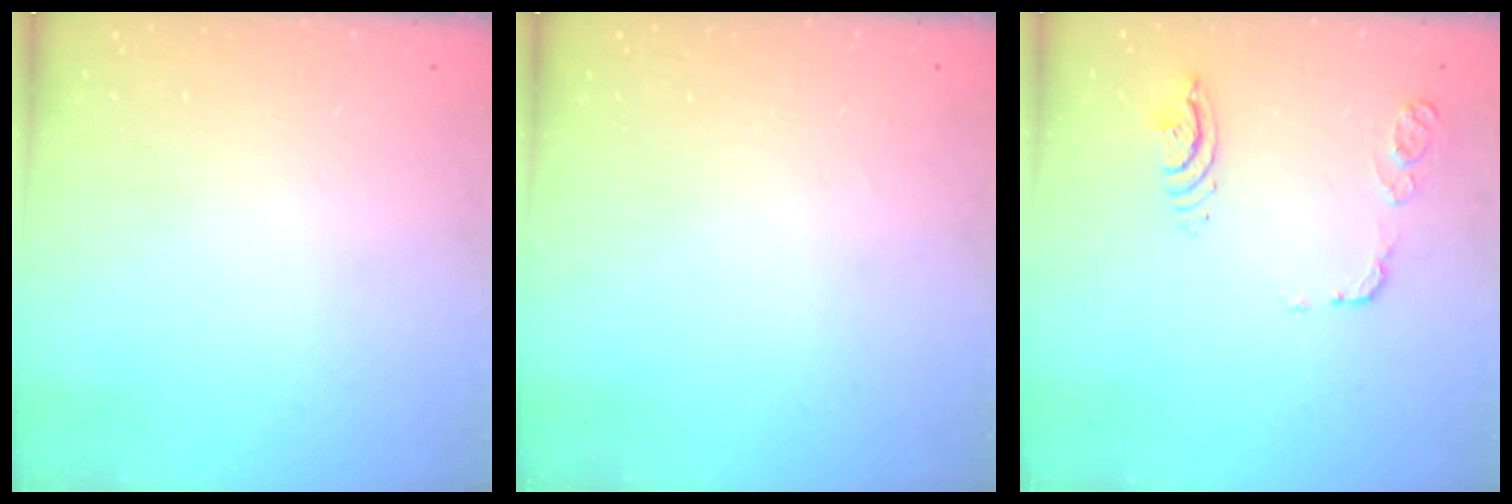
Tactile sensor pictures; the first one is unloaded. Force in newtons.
{"total": 5.0, "press": 5.0, "slide": 0.5}
{"total": 10.8, "press": 10.7, "slide": 1.4}